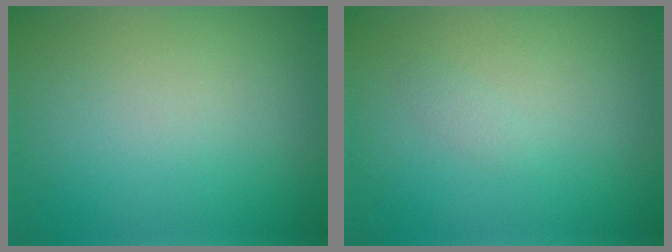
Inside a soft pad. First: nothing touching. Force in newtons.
{"total": 0.6, "press": 0.6, "slide": 0.0}